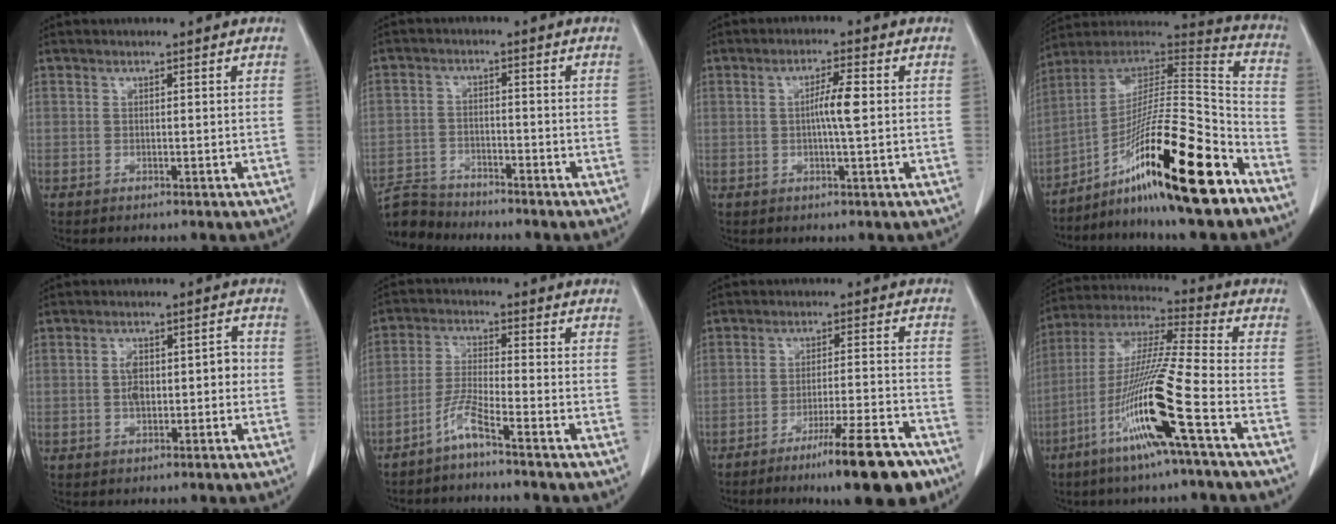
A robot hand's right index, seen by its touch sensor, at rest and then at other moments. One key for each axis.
{"total": 6.3, "fx": -6.2, "fy": 1.2, "fz": -0.2, "tx": 0.005, "ty": -0.004, "tz": -0.116}
{"total": 4.0, "fx": 0.1, "fy": 0.0, "fz": 4.0, "tx": -0.073, "ty": 0.000, "tz": 0.000}
{"total": 23.6, "fx": -13.5, "fy": 1.7, "fz": 19.2, "tx": -0.307, "ty": -0.009, "tz": -0.232}
{"total": 5.3, "fx": -0.4, "fy": 2.6, "fz": 4.6, "tx": -0.078, "ty": 0.023, "tz": -0.006}
{"total": 4.8, "fx": -3.7, "fy": -0.6, "fz": 2.9, "tx": -0.069, "ty": -0.009, "tz": -0.083}
{"total": 12.5, "fx": -8.9, "fy": 1.0, "fz": 8.8, "tx": -0.121, "ty": -0.006, "tz": -0.137}
{"total": 16.4, "fx": -6.8, "fy": -1.2, "fz": 14.9, "tx": -0.300, "ty": -0.016, "tz": -0.135}